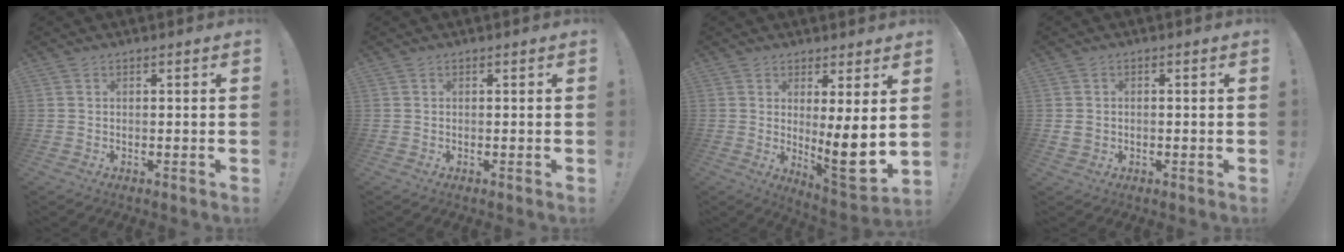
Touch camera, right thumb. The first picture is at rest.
{"total": 0.0}
{"total": 10.7, "force": [1.2, 1.7, 10.5], "torque": [-0.132, -0.042, 0.024]}
{"total": 2.3, "force": [-0.4, 2.0, 1.0], "torque": [-0.017, 0.008, -0.006]}